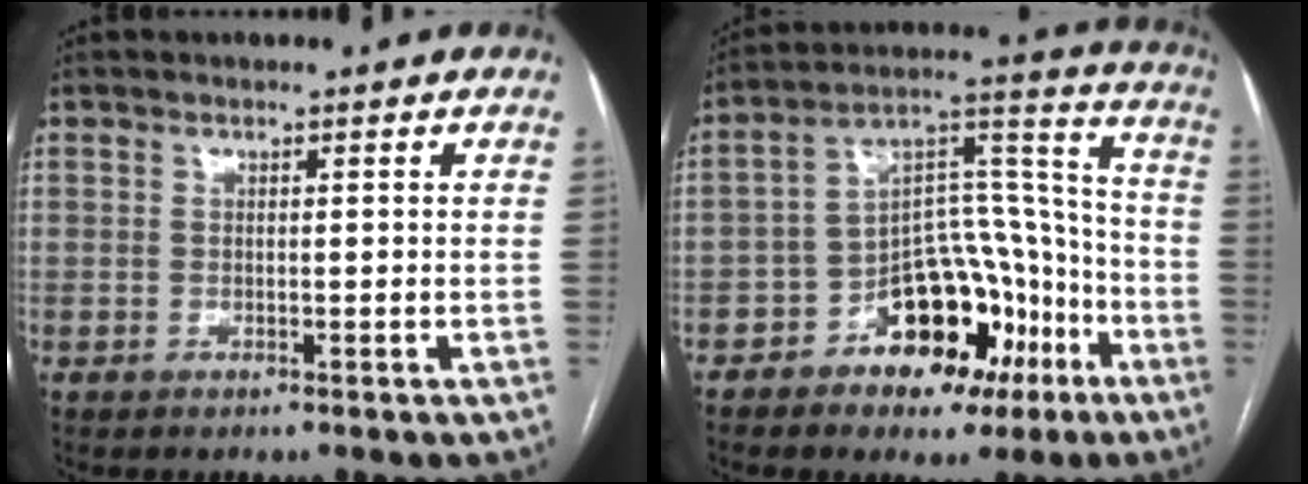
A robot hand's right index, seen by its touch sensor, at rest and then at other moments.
{"total": 15.7, "force": [-7.8, 8.9, 10.3], "torque": [-0.150, 0.038, -0.114]}